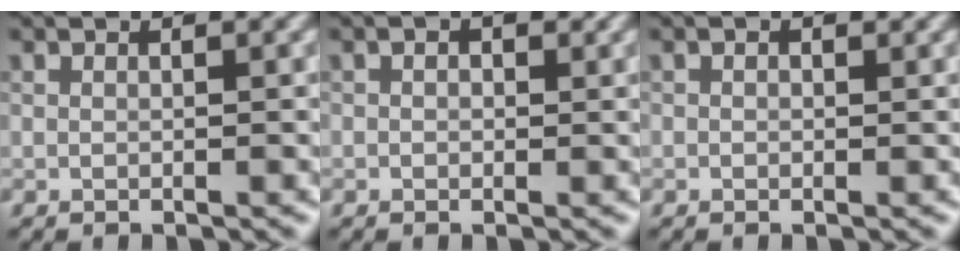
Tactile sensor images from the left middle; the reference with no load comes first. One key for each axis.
{"total": 0.8, "fx": -0.2, "fy": 0.5, "fz": 0.6, "tx": -0.013, "ty": 0.002, "tz": 0.006}
{"total": 0.0}